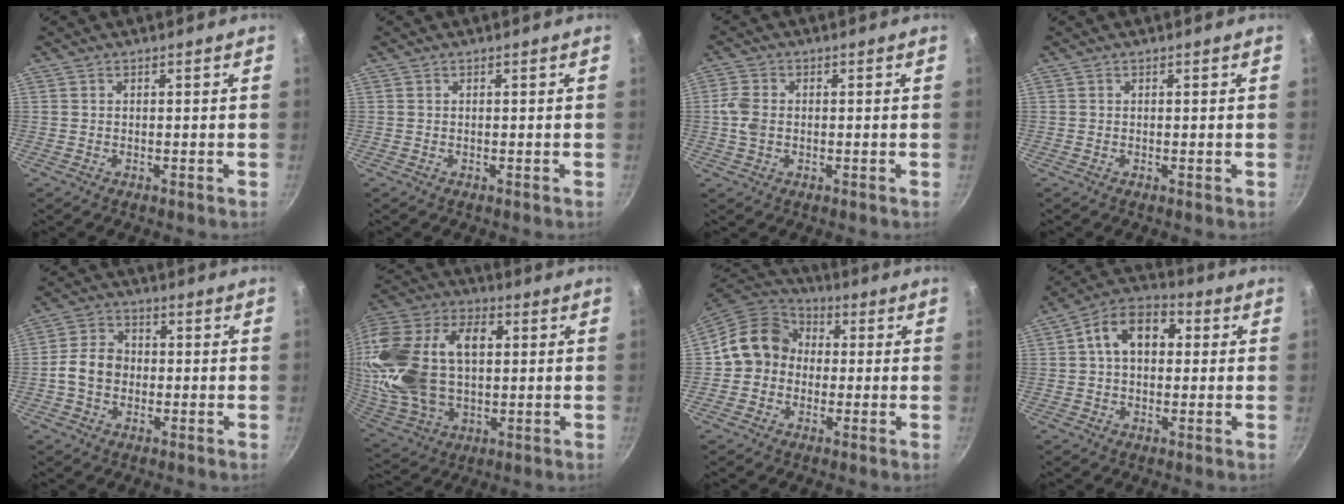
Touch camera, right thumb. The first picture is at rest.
{"total": 0.0}
{"total": 4.4, "force": [-0.2, 3.2, 3.0], "torque": [-0.062, 0.005, -0.009]}
{"total": 0.0}
{"total": 7.1, "force": [-1.0, 5.6, 4.2], "torque": [-0.053, 0.024, -0.029]}
{"total": 27.9, "force": [3.6, 17.8, 21.2], "torque": [-0.438, 0.018, 0.067]}
{"total": 11.7, "force": [0.1, 10.2, 5.6], "torque": [-0.058, 0.033, -0.018]}
{"total": 11.6, "force": [2.0, 7.8, 8.3], "torque": [-0.101, 0.030, 0.013]}